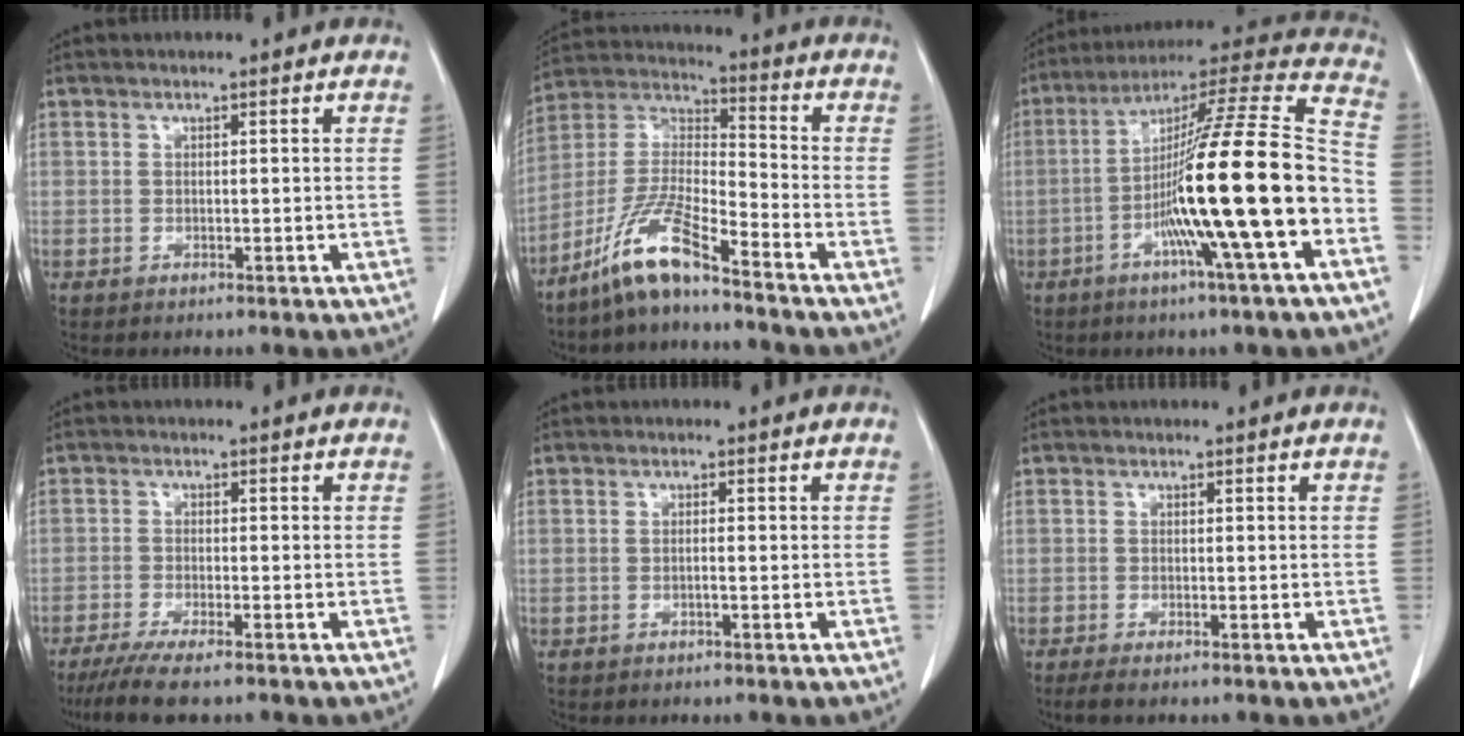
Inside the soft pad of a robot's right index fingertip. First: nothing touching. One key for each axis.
{"total": 11.0, "fx": -8.2, "fy": 0.9, "fz": 7.2, "tx": -0.161, "ty": -0.007, "tz": -0.165}
{"total": 22.6, "fx": -6.3, "fy": -0.6, "fz": 21.7, "tx": -0.333, "ty": -0.003, "tz": -0.119}
{"total": 6.8, "fx": -5.3, "fy": 0.3, "fz": 4.3, "tx": -0.068, "ty": -0.016, "tz": -0.087}
{"total": 0.7, "fx": -0.2, "fy": 0.0, "fz": 0.6, "tx": -0.011, "ty": 0.001, "tz": -0.003}
{"total": 2.0, "fx": -1.6, "fy": 0.1, "fz": 1.2, "tx": -0.020, "ty": -0.004, "tz": -0.025}